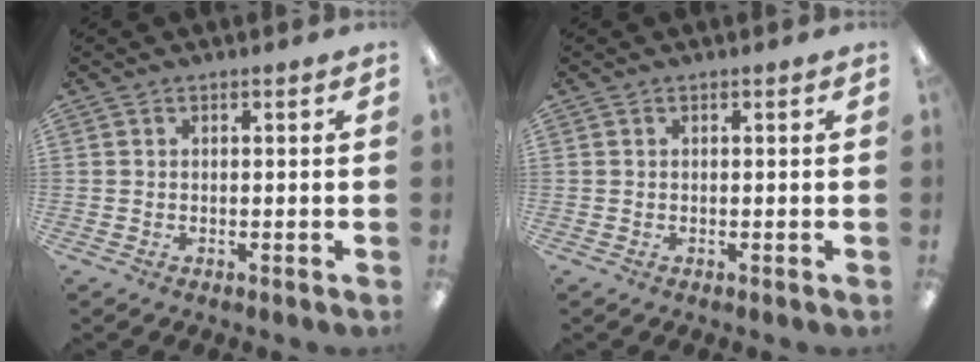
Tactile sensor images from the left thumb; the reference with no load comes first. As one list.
[{"total": 0.0}]